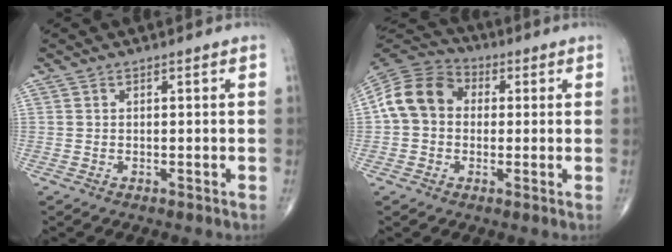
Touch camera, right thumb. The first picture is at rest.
{"total": 11.3, "force": [0.8, 9.2, 6.5], "torque": [-0.112, 0.033, 0.000]}